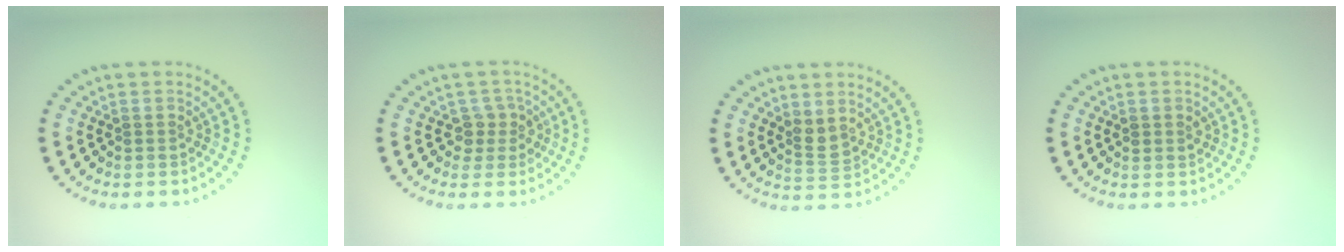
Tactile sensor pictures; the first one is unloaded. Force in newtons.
{"total": 1.9, "press": 1.5, "slide": 1.0}
{"total": 1.8, "press": 1.5, "slide": 1.1}
{"total": 0.9, "press": 0.8, "slide": 0.1}